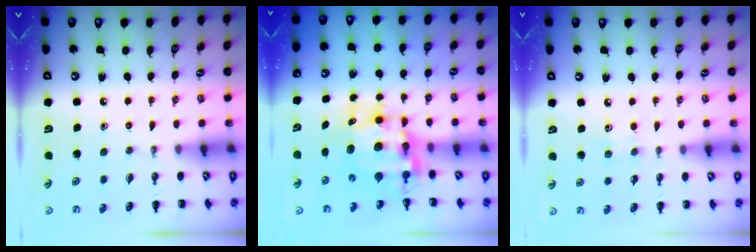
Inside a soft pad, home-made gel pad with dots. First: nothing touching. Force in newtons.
{"total": 9.0, "press": 8.6, "slide": 2.6}
{"total": 2.8, "press": 2.7, "slide": 0.7}